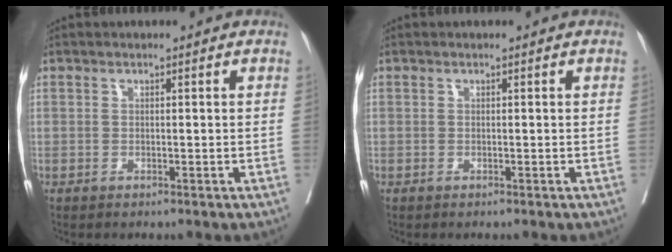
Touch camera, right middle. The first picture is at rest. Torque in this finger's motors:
{"motor_torque": [0.05, -0.23, -0.02, -0.01]}